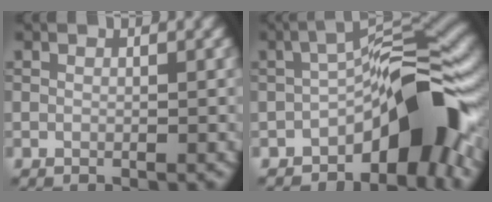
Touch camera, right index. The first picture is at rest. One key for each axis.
{"total": 10.1, "fx": -4.4, "fy": 3.9, "fz": 8.2, "tx": -0.091, "ty": 0.022, "tz": -0.086}